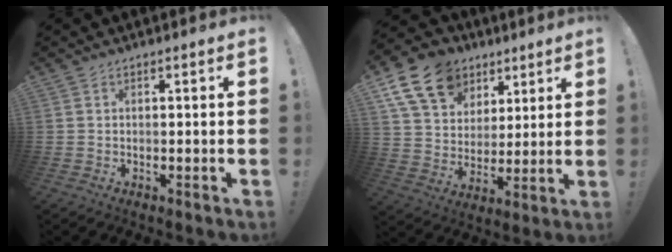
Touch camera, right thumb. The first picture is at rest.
{"total": 17.0, "force": [9.1, 12.2, 7.5], "torque": [-0.130, -0.041, 0.180]}